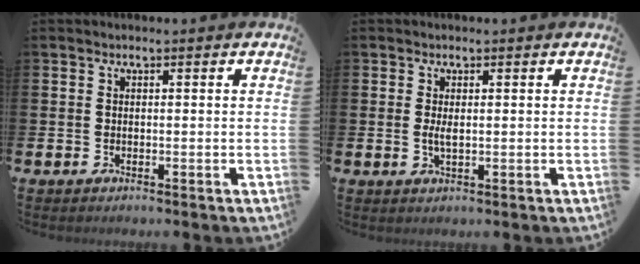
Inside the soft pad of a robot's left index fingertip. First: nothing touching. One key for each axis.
{"total": 1.5, "fx": 0.2, "fy": 0.5, "fz": 1.4, "tx": -0.022, "ty": -0.001, "tz": 0.000}